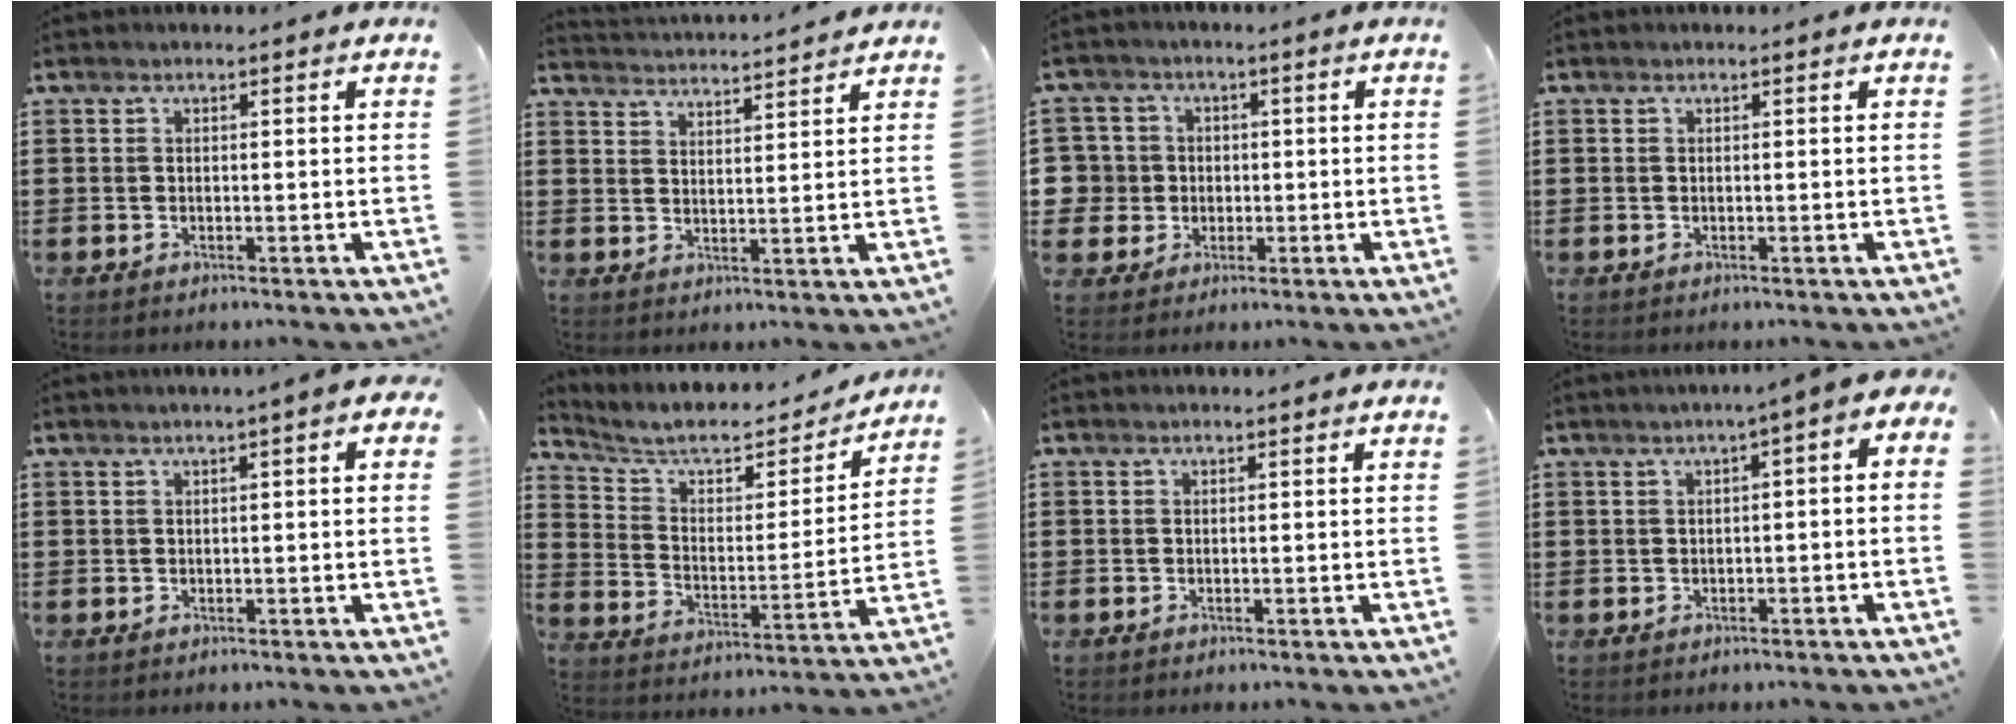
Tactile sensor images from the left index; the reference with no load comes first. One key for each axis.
{"total": 3.4, "fx": 3.3, "fy": -0.6, "fz": -0.2, "tx": -0.008, "ty": -0.023, "tz": 0.057}
{"total": 5.1, "fx": -0.1, "fy": 5.0, "fz": 0.4, "tx": -0.045, "ty": 0.007, "tz": -0.006}
{"total": 0.0}
{"total": 1.3, "fx": 0.3, "fy": 0.1, "fz": 1.3, "tx": -0.023, "ty": -0.002, "tz": 0.005}
{"total": 6.8, "fx": 5.9, "fy": 2.2, "fz": 2.7, "tx": -0.083, "ty": -0.035, "tz": 0.097}
{"total": 0.0}
{"total": 2.0, "fx": -1.0, "fy": 0.5, "fz": 1.6, "tx": -0.032, "ty": 0.003, "tz": -0.025}